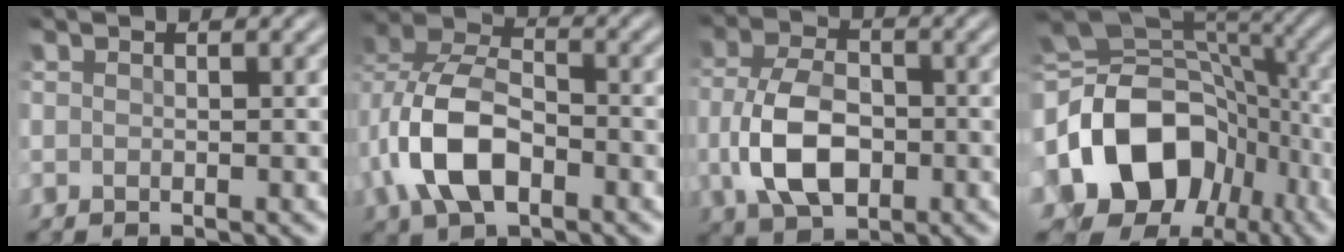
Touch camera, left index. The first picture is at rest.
{"total": 7.6, "force": [-2.2, 4.5, 5.7], "torque": [-0.126, 0.009, -0.047]}
{"total": 6.8, "force": [-1.5, 4.1, 5.3], "torque": [-0.120, 0.003, -0.028]}
{"total": 13.4, "force": [-3.2, 9.9, 8.5], "torque": [-0.165, 0.001, -0.061]}